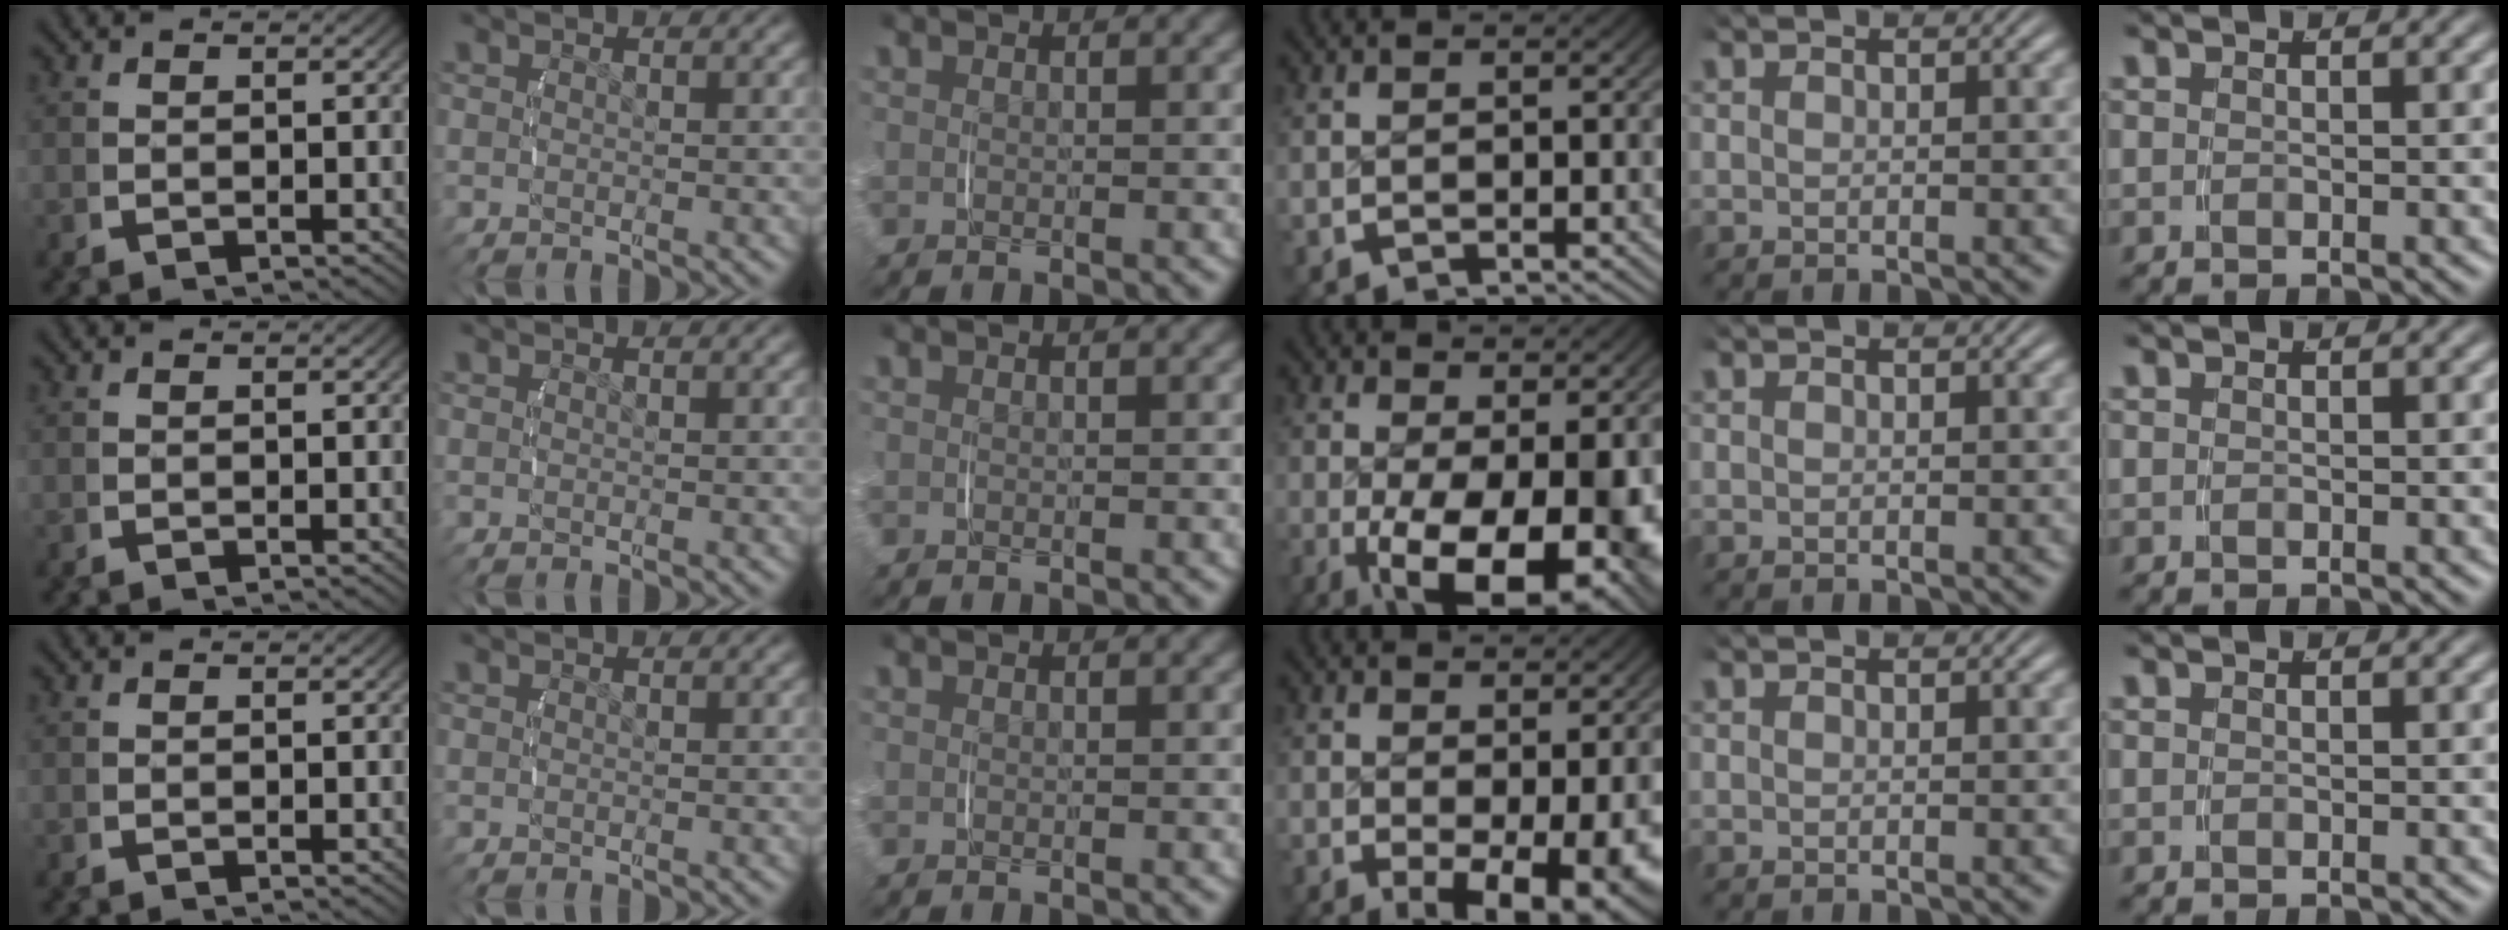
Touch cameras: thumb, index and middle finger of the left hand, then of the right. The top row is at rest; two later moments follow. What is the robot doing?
{"motion": "lift_and_place", "object": "glasses case"}